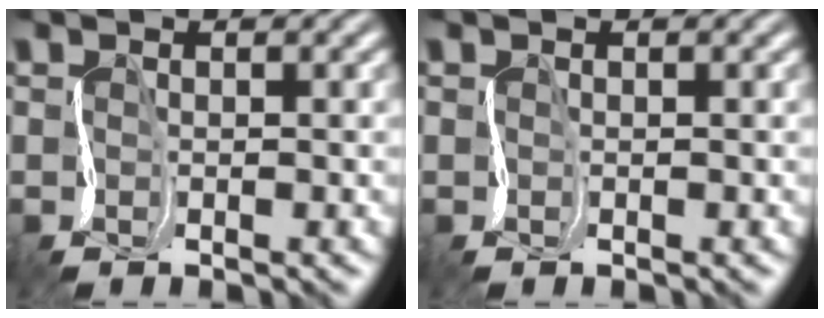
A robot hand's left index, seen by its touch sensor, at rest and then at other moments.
{"total": 0.0}